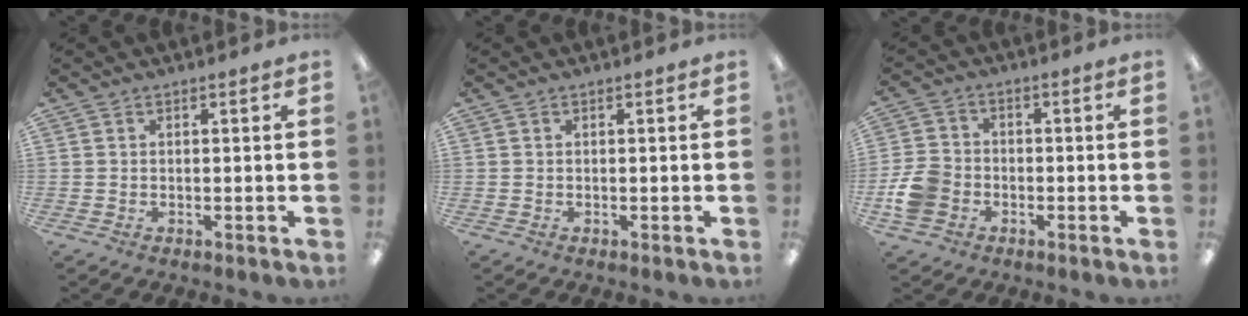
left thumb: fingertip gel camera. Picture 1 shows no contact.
{"total": 0.0}
{"total": 7.7, "force": [-2.3, 6.3, 3.9], "torque": [-0.082, 0.017, -0.042]}